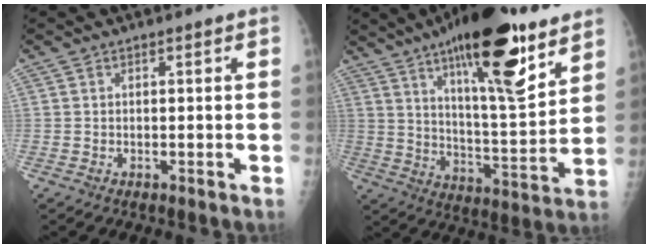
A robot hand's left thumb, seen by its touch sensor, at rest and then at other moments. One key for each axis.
{"total": 22.5, "fx": 13.5, "fy": 6.2, "fz": 16.9, "tx": -0.242, "ty": -0.064, "tz": 0.216}